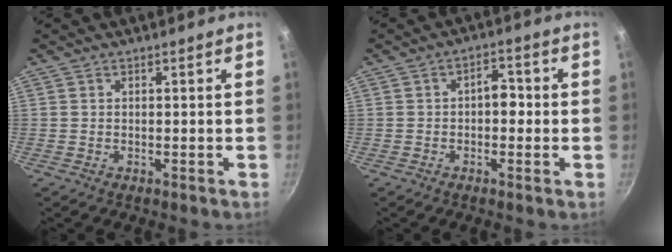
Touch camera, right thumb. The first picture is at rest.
{"total": 4.3, "force": [-0.4, 2.6, 3.4], "torque": [-0.034, 0.016, -0.011]}